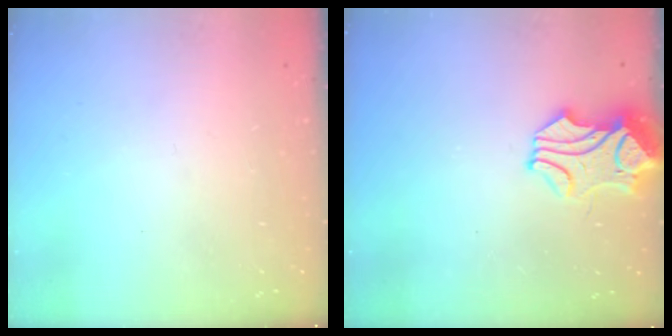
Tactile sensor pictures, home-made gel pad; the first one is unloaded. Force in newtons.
{"total": 2.1, "press": 1.6, "slide": 1.4}